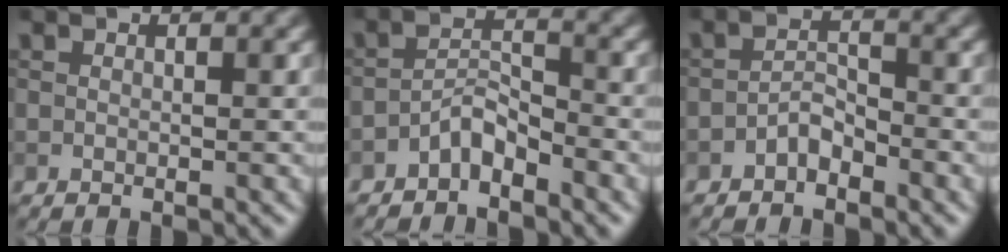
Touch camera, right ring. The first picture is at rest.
{"total": 2.4, "force": [-2.0, 0.8, 1.2], "torque": [-0.019, 0.013, -0.039]}
{"total": 1.9, "force": [-1.4, 0.8, 0.9], "torque": [-0.015, 0.008, -0.029]}